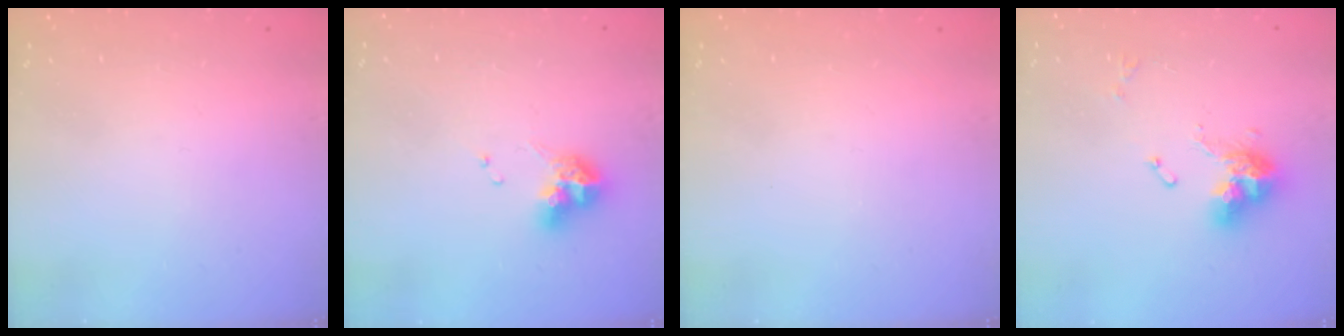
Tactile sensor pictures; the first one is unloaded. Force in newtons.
{"total": 9.8, "press": 9.7, "slide": 1.2}
{"total": 0.0}
{"total": 11.1, "press": 11.0, "slide": 1.1}